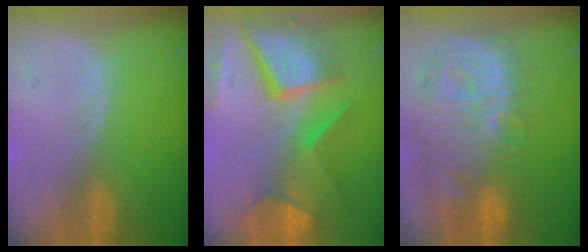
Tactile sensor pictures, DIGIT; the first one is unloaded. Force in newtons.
{"total": 12.1, "press": 9.9, "slide": 7.0}
{"total": 13.8, "press": 12.0, "slide": 6.7}